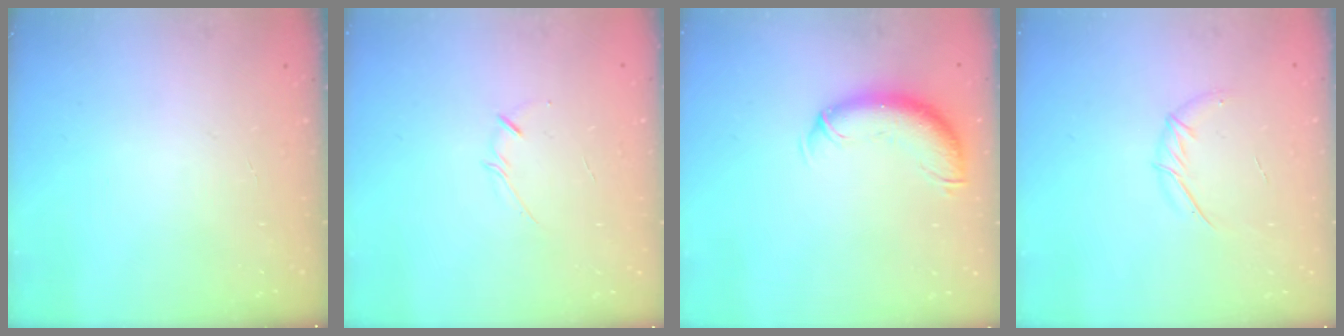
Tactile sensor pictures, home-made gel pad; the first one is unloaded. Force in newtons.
{"total": 2.5, "press": 2.4, "slide": 0.5}
{"total": 11.1, "press": 11.0, "slide": 2.0}
{"total": 6.2, "press": 6.0, "slide": 1.6}